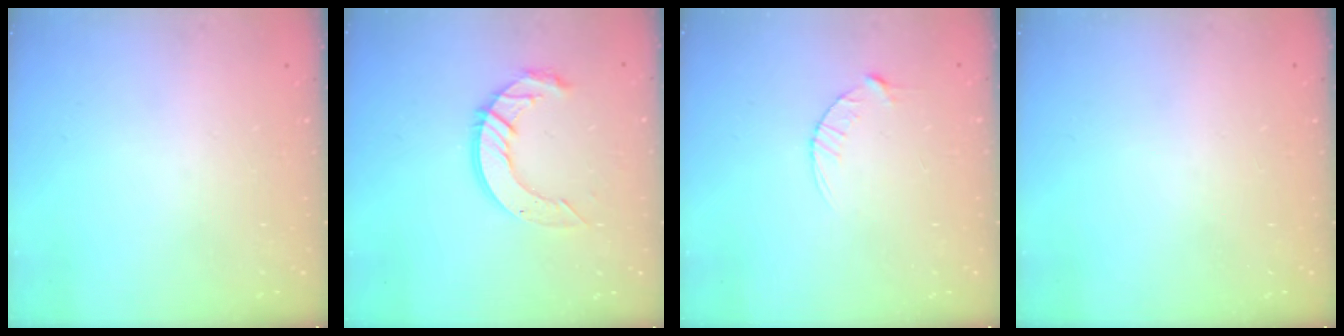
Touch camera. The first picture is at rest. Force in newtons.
{"total": 11.1, "press": 11.1, "slide": 1.0}
{"total": 3.0, "press": 3.0, "slide": 0.4}
{"total": 0.0}